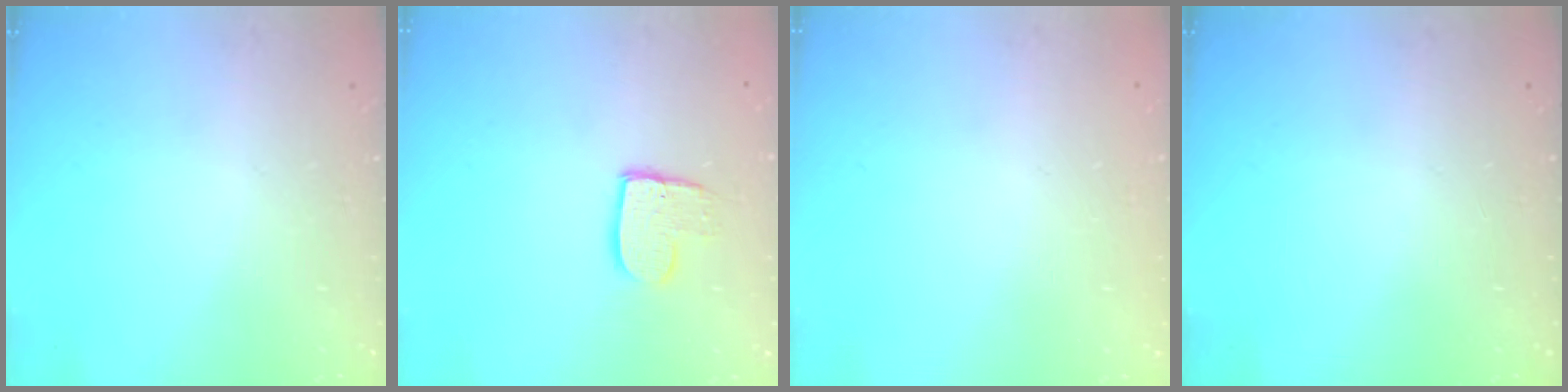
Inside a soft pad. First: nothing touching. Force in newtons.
{"total": 9.0, "press": 9.0, "slide": 0.7}
{"total": 0.0}
{"total": 0.0}